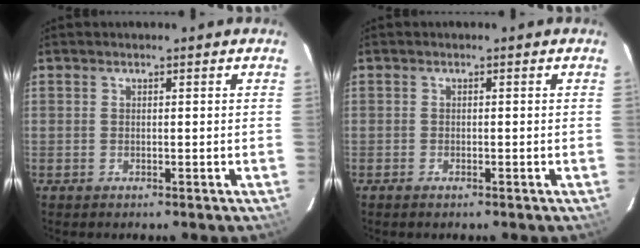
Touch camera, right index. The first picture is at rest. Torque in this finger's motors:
{"motor_torque": [-0.12, -0.07, 0.07, 0.01]}